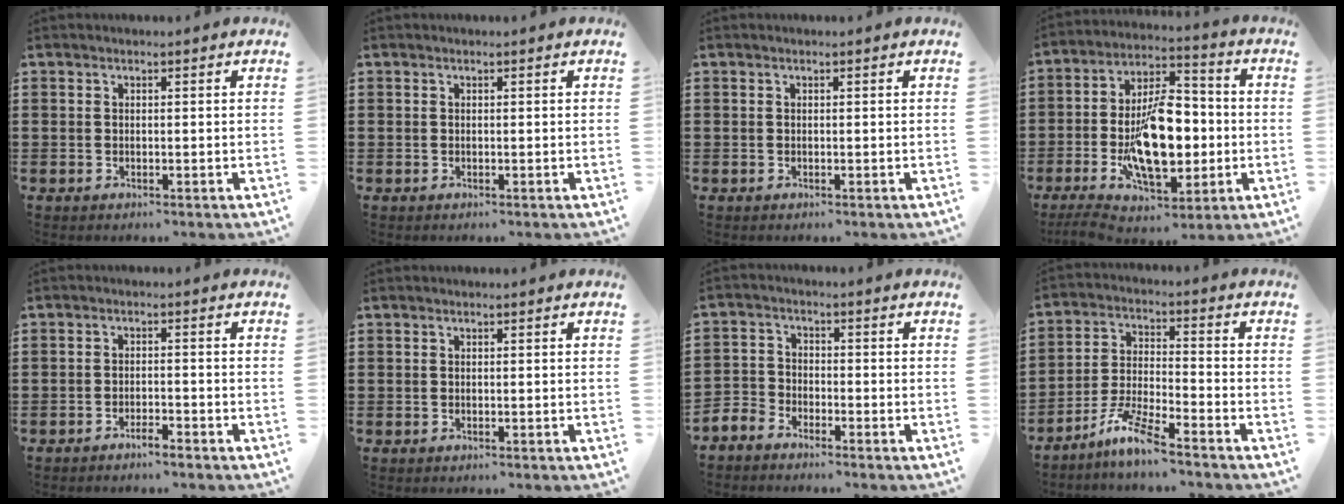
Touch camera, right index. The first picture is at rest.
{"total": 0.0}
{"total": 0.0}
{"total": 15.0, "force": [-2.5, 7.7, 12.6], "torque": [-0.228, -0.002, -0.037]}
{"total": 2.0, "force": [-1.9, 0.1, 0.6], "torque": [-0.014, 0.002, -0.038]}
{"total": 0.0}
{"total": 3.0, "force": [-2.9, 1.0, -0.1], "torque": [-0.016, 0.002, -0.065]}
{"total": 7.4, "force": [-6.1, 0.3, 4.3], "torque": [-0.103, -0.012, -0.121]}